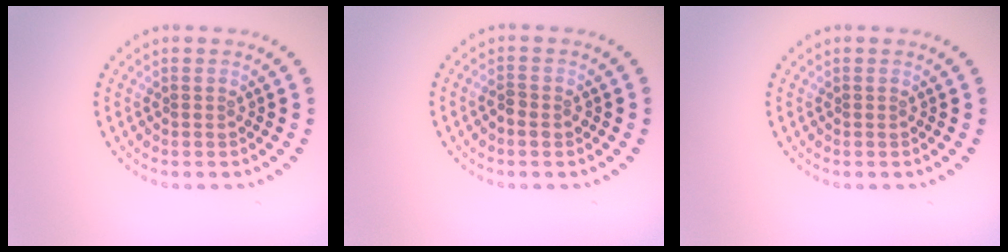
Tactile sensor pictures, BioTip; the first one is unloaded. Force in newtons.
{"total": 1.2, "press": 1.1, "slide": 0.4}
{"total": 0.0}